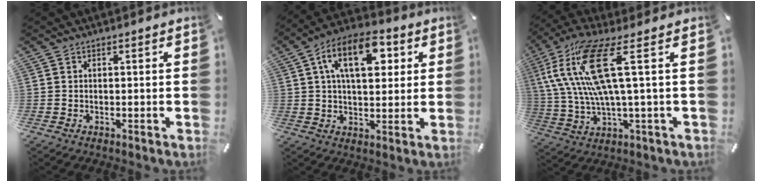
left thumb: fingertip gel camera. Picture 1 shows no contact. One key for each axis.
{"total": 14.2, "fx": 5.0, "fy": 7.8, "fz": 10.8, "tx": -0.173, "ty": 0.000, "tz": 0.082}
{"total": 18.6, "fx": 4.9, "fy": 4.0, "fz": 17.4, "tx": -0.376, "ty": -0.020, "tz": 0.067}